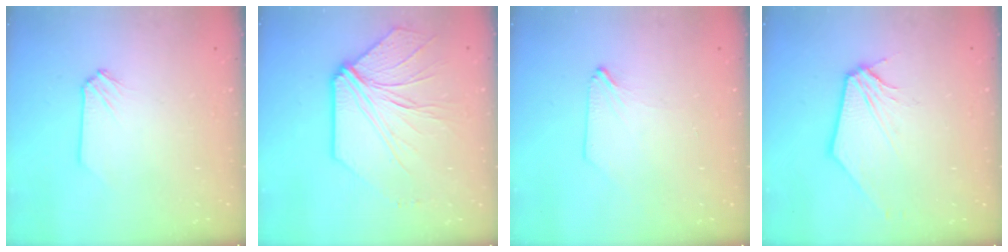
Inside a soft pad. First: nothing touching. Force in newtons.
{"total": 11.5, "press": 11.4, "slide": 1.8}
{"total": 0.6, "press": 0.6, "slide": 0.1}
{"total": 1.8, "press": 1.8, "slide": 0.3}